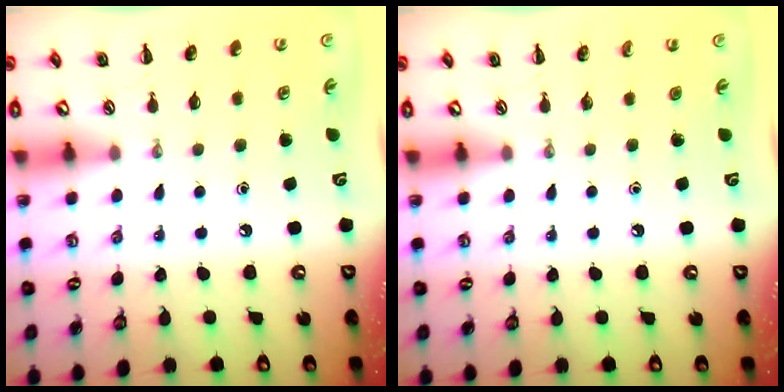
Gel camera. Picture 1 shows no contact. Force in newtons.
{"total": 0.0}